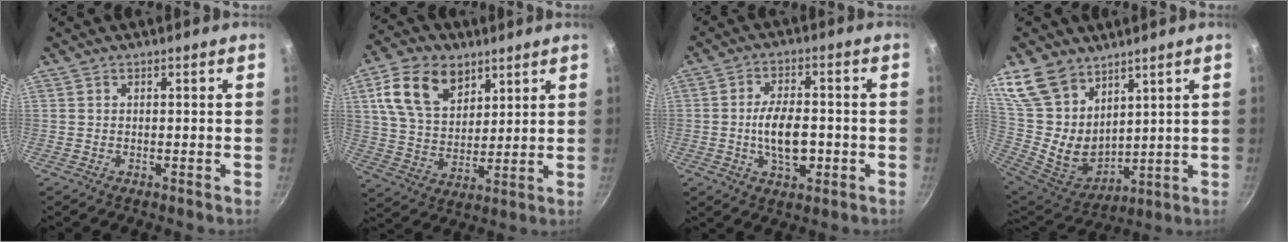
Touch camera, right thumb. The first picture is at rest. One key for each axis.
{"total": 15.0, "fx": 7.1, "fy": 9.9, "fz": 8.7, "tx": -0.129, "ty": -0.017, "tz": 0.132}
{"total": 10.4, "fx": -1.9, "fy": 5.4, "fz": 8.8, "tx": -0.138, "ty": 0.016, "tz": -0.031}
{"total": 17.5, "fx": 10.5, "fy": 11.5, "fz": 7.9, "tx": -0.150, "ty": -0.053, "tz": 0.224}